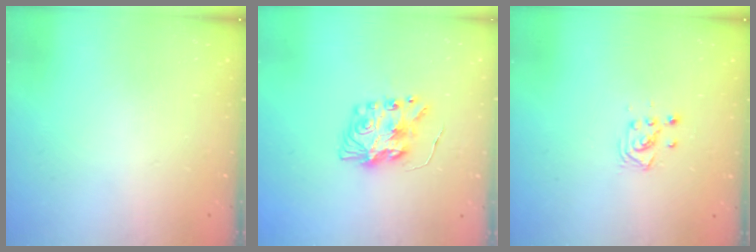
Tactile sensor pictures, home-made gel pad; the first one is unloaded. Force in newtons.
{"total": 8.7, "press": 8.7, "slide": 0.3}
{"total": 3.6, "press": 3.6, "slide": 0.2}